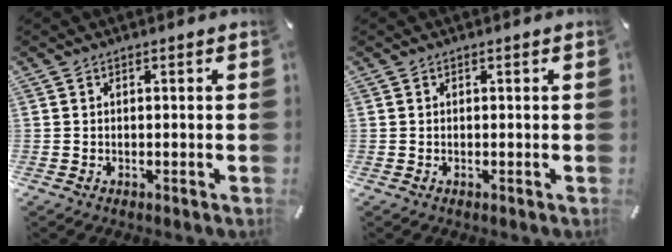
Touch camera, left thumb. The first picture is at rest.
{"total": 0.0}